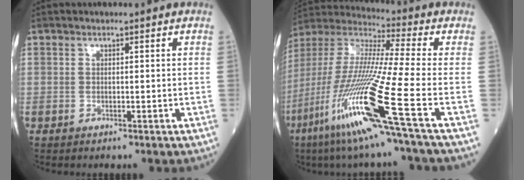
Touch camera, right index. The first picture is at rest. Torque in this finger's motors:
{"motor_torque": [1.85, -0.29, 1.06, 0.21]}